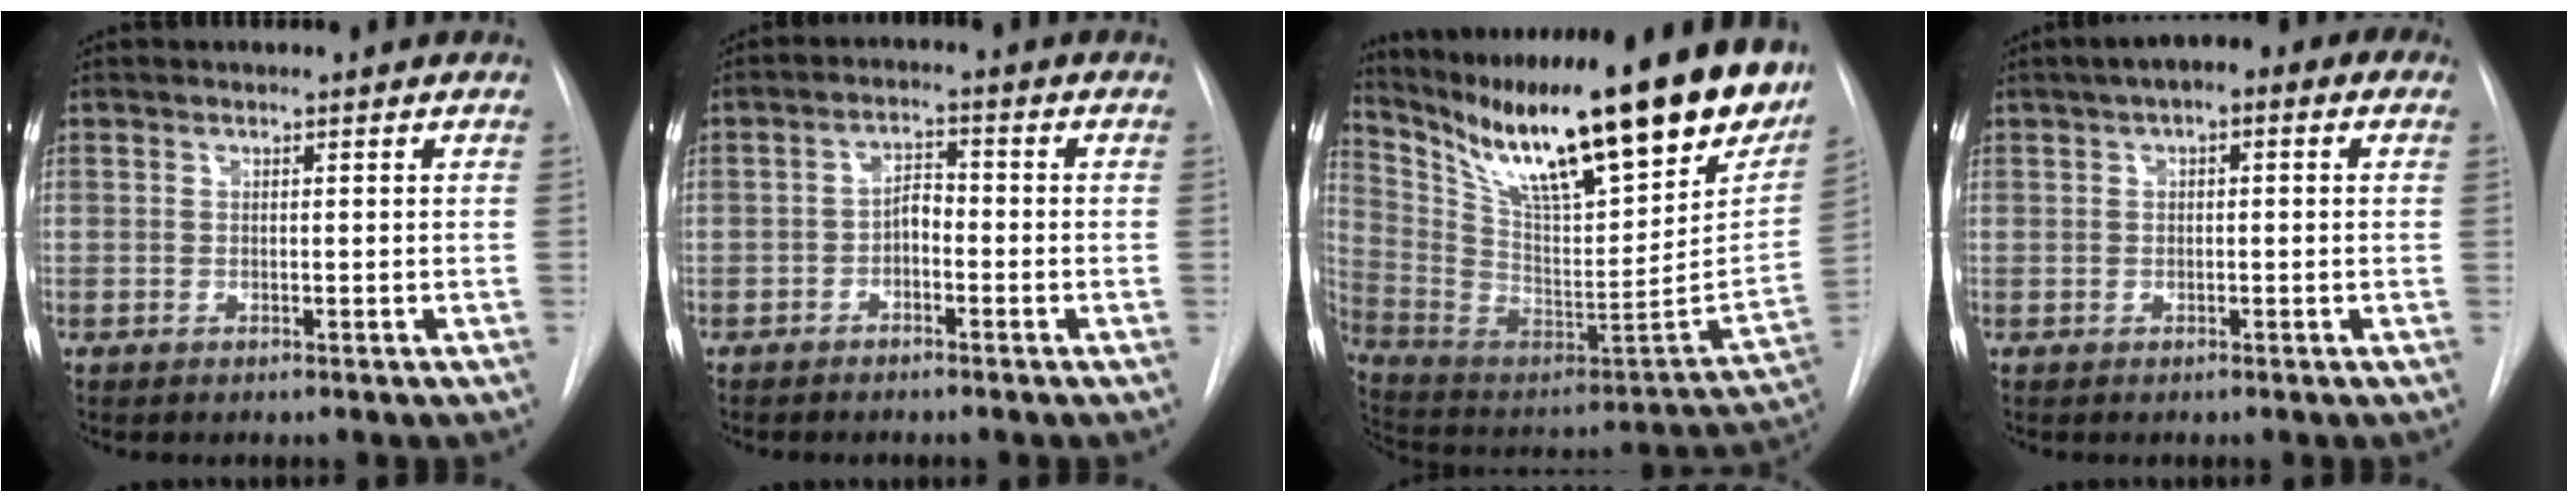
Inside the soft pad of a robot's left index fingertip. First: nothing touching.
{"total": 2.9, "force": [-1.4, 1.4, 2.1], "torque": [-0.033, 0.010, -0.027]}
{"total": 31.2, "force": [23.0, 6.0, 20.1], "torque": [-0.349, -0.049, 0.346]}
{"total": 6.3, "force": [2.9, 2.5, 5.0], "torque": [-0.076, 0.033, 0.033]}